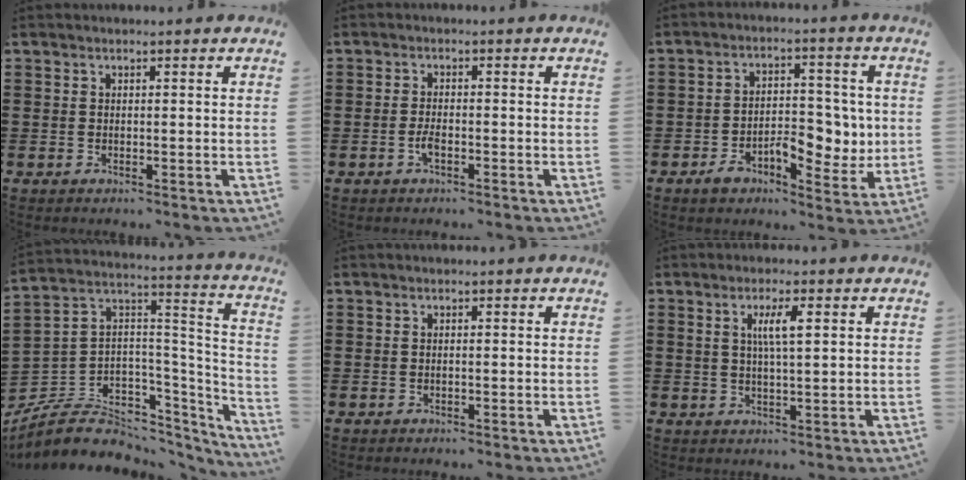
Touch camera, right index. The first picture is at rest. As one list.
[{"total": 2.3, "force": [-1.0, 0.6, 1.9], "torque": [-0.043, -0.001, -0.021]}, {"total": 8.4, "force": [-2.0, 5.0, 6.4], "torque": [-0.078, 0.007, -0.038]}, {"total": 7.5, "force": [-4.3, 5.2, 3.3], "torque": [-0.082, -0.002, -0.079]}, {"total": 0.0}, {"total": 4.0, "force": [1.1, 0.7, 3.7], "torque": [-0.077, 0.006, 0.015]}]